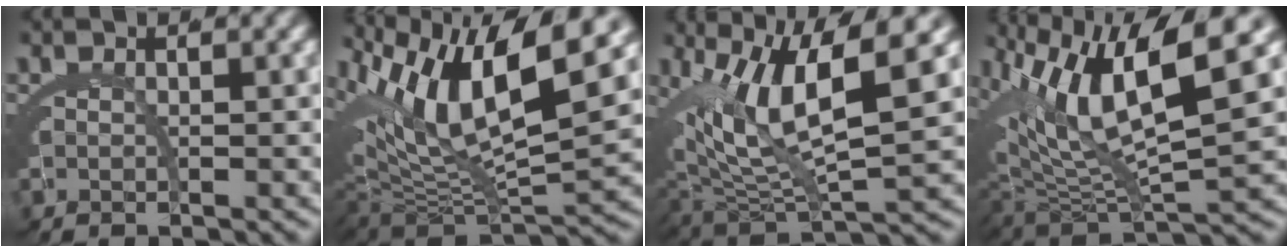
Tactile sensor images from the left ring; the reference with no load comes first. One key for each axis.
{"total": 13.5, "fx": 2.6, "fy": 8.0, "fz": 10.5, "tx": -0.186, "ty": -0.009, "tz": 0.046}
{"total": 11.0, "fx": 2.2, "fy": 6.4, "fz": 8.7, "tx": -0.151, "ty": -0.005, "tz": 0.036}
{"total": 11.3, "fx": 2.4, "fy": 6.1, "fz": 9.1, "tx": -0.164, "ty": -0.006, "tz": 0.045}